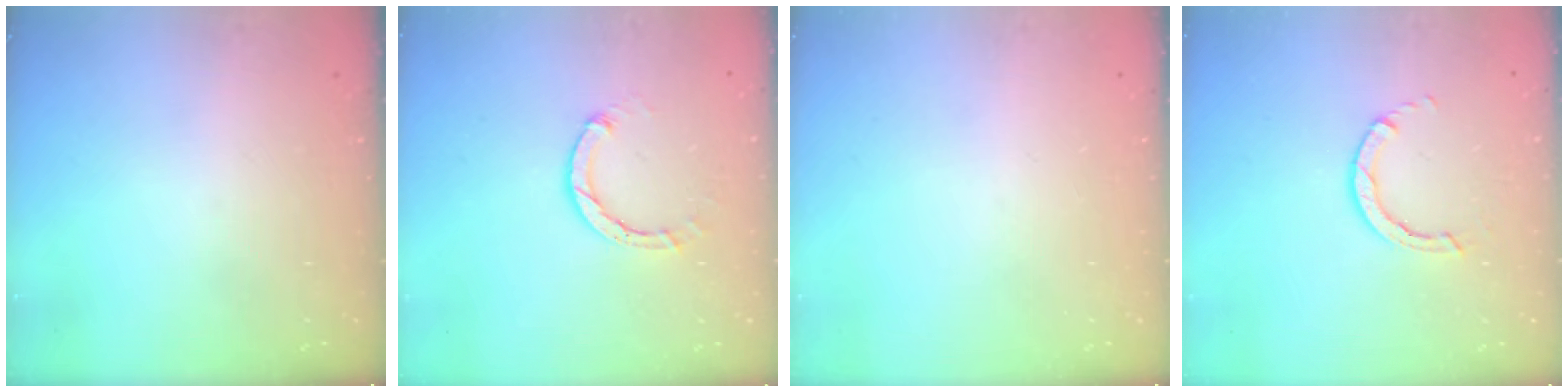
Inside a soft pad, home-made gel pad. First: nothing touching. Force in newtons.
{"total": 3.0, "press": 3.0, "slide": 0.4}
{"total": 0.0}
{"total": 2.8, "press": 2.8, "slide": 0.3}